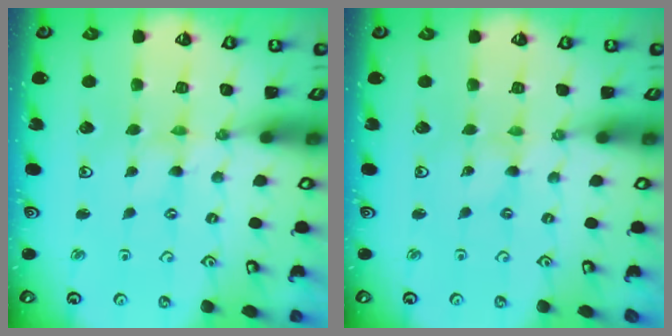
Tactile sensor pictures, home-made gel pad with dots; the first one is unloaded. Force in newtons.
{"total": 0.0}